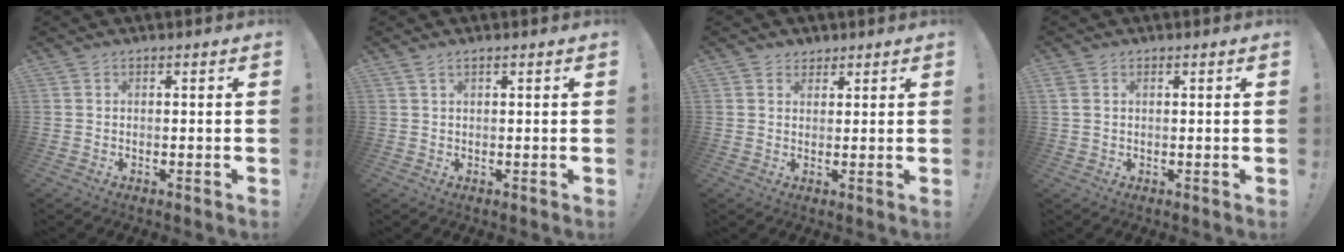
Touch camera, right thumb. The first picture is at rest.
{"total": 1.5, "force": [1.0, 0.4, 1.1], "torque": [-0.030, 0.003, 0.020]}
{"total": 3.0, "force": [1.9, 2.3, 0.5], "torque": [0.007, -0.011, 0.032]}
{"total": 1.8, "force": [0.8, 1.3, 0.9], "torque": [-0.026, 0.007, 0.016]}